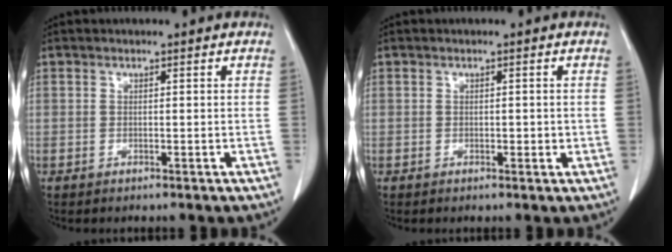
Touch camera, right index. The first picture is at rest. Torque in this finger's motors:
{"motor_torque": [-0.01, 0.05, 0.00, 0.00]}